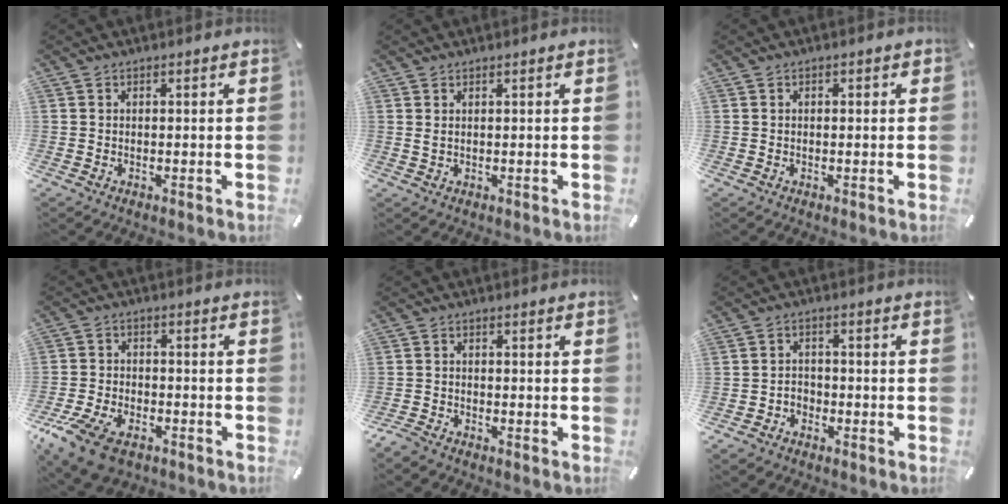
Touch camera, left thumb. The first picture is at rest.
{"total": 1.0, "force": [0.5, 0.2, 0.8], "torque": [-0.017, 0.000, 0.009]}
{"total": 0.8, "force": [-0.2, 0.6, 0.5], "torque": [-0.008, 0.003, -0.006]}
{"total": 10.3, "force": [-6.6, 5.6, 5.6], "torque": [-0.125, 0.027, -0.124]}
{"total": 2.5, "force": [-2.3, 0.7, 0.7], "torque": [-0.025, 0.007, -0.049]}
{"total": 3.6, "force": [-2.4, 2.5, 0.7], "torque": [-0.011, 0.016, -0.049]}